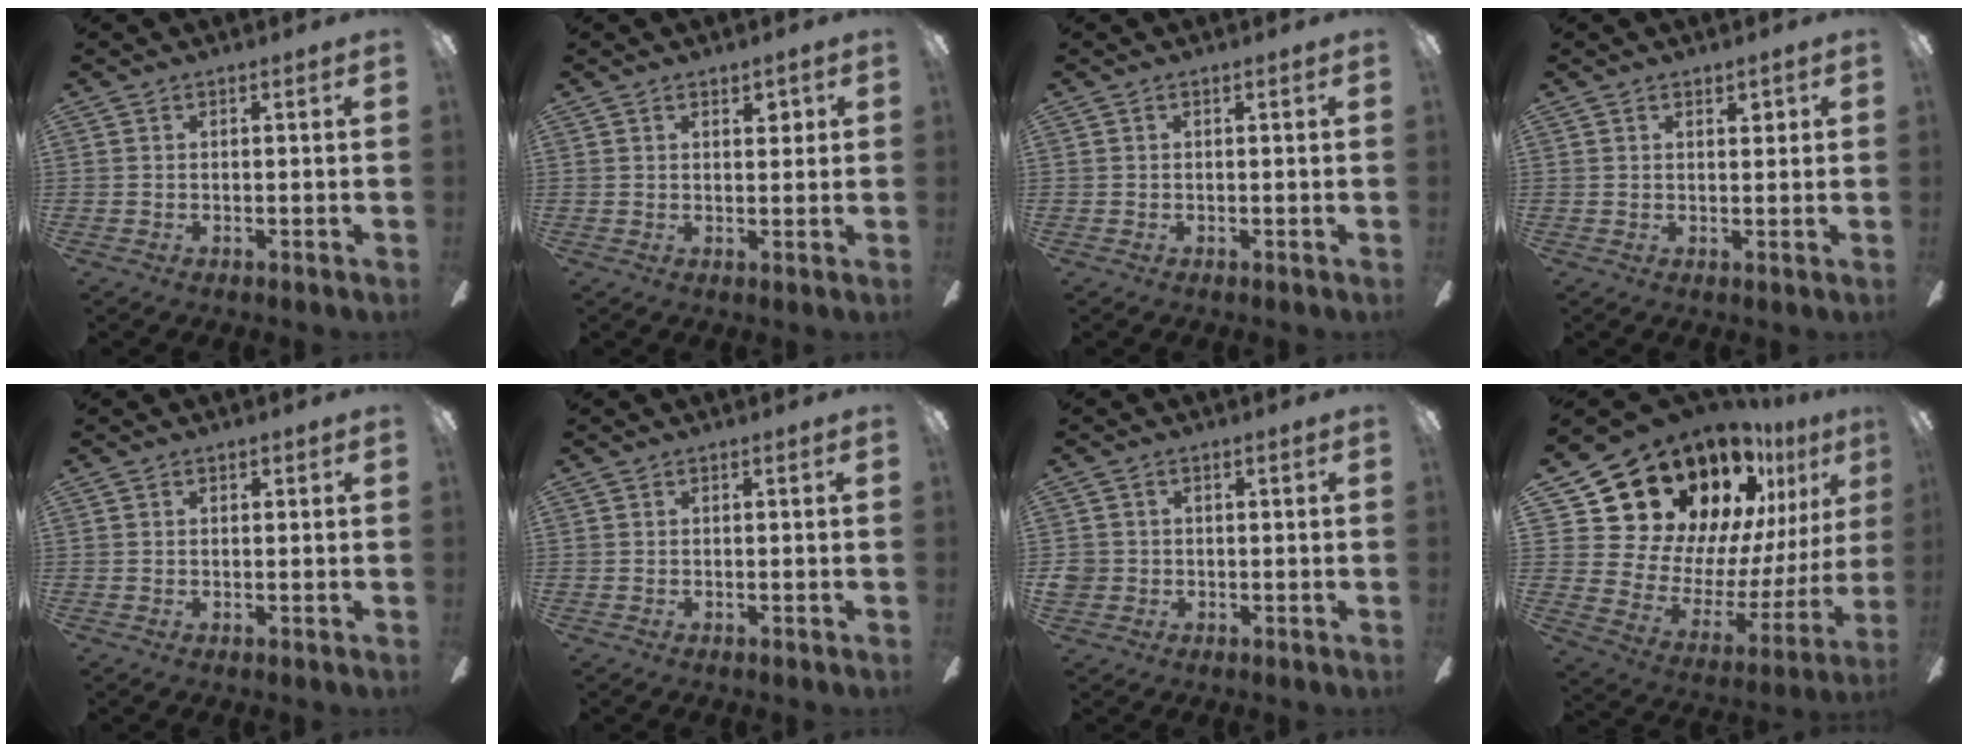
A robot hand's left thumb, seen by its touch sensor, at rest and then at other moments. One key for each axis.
{"total": 2.8, "fx": 1.6, "fy": 1.4, "fz": 1.9, "tx": -0.024, "ty": -0.002, "tz": 0.023}
{"total": 0.0}
{"total": 2.0, "fx": 1.3, "fy": 0.9, "fz": 1.2, "tx": -0.018, "ty": -0.001, "tz": 0.021}
{"total": 0.8, "fx": 0.3, "fy": 0.6, "fz": 0.4, "tx": -0.008, "ty": 0.004, "tz": 0.005}
{"total": 0.0}
{"total": 2.9, "fx": -0.4, "fy": 2.8, "fz": 0.8, "tx": -0.015, "ty": 0.008, "tz": -0.007}
{"total": 24.8, "fx": 18.7, "fy": 13.7, "fz": 8.7, "tx": -0.129, "ty": -0.158, "tz": 0.373}